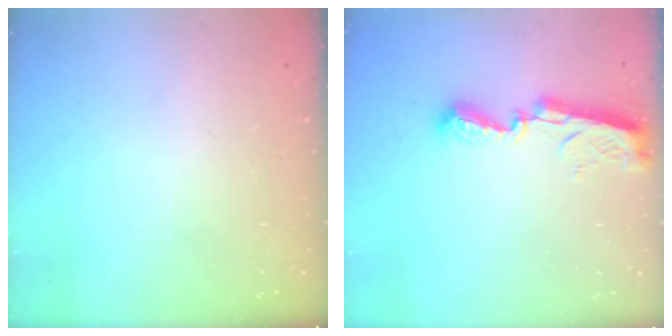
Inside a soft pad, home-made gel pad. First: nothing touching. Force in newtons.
{"total": 9.1, "press": 9.1, "slide": 0.6}